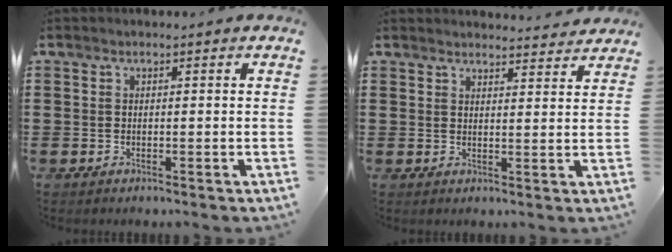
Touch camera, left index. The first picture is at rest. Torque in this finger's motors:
{"motor_torque": [1.05, -1.09, 0.18, 0.01]}